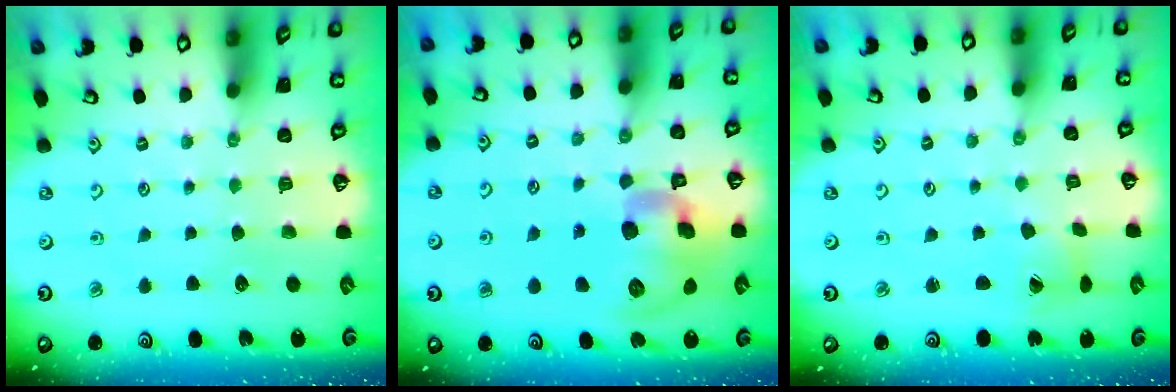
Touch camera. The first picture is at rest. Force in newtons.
{"total": 17.3, "press": 17.1, "slide": 2.7}
{"total": 2.5, "press": 2.5, "slide": 0.4}